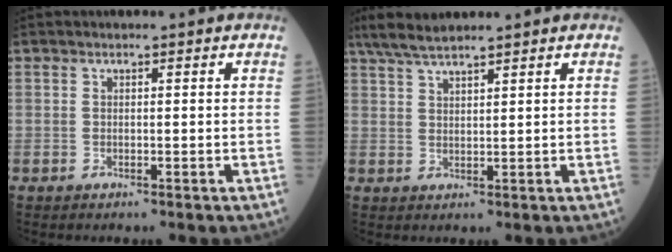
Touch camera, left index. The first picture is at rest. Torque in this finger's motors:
{"motor_torque": [0.34, -0.34, 0.08, 0.03]}